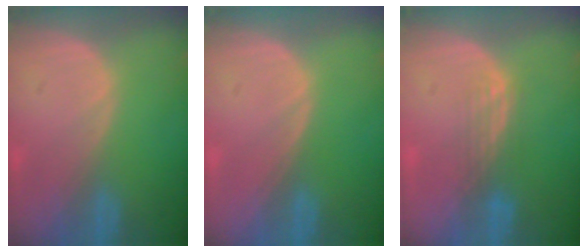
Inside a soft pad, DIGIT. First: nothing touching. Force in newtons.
{"total": 0.0}
{"total": 3.0, "press": 2.5, "slide": 1.6}